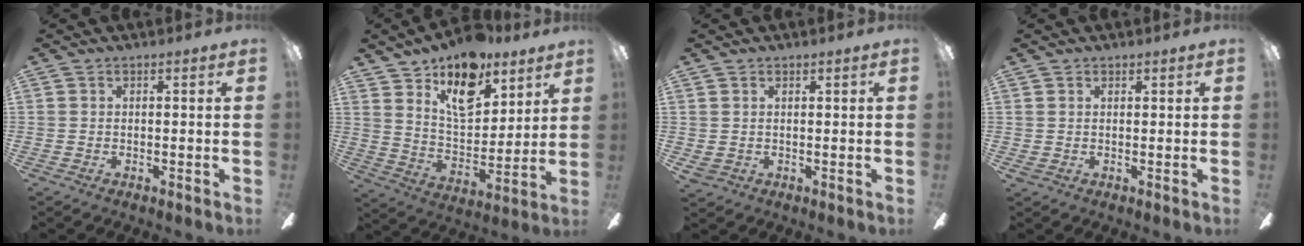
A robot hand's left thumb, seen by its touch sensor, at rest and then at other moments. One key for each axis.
{"total": 16.2, "fx": 11.4, "fy": 8.0, "fz": 8.2, "tx": -0.130, "ty": -0.061, "tz": 0.202}
{"total": 2.0, "fx": 1.1, "fy": 1.7, "fz": 0.3, "tx": -0.008, "ty": -0.002, "tz": 0.021}
{"total": 1.2, "fx": 0.9, "fy": 0.8, "fz": 0.1, "tx": -0.003, "ty": 0.003, "tz": 0.016}